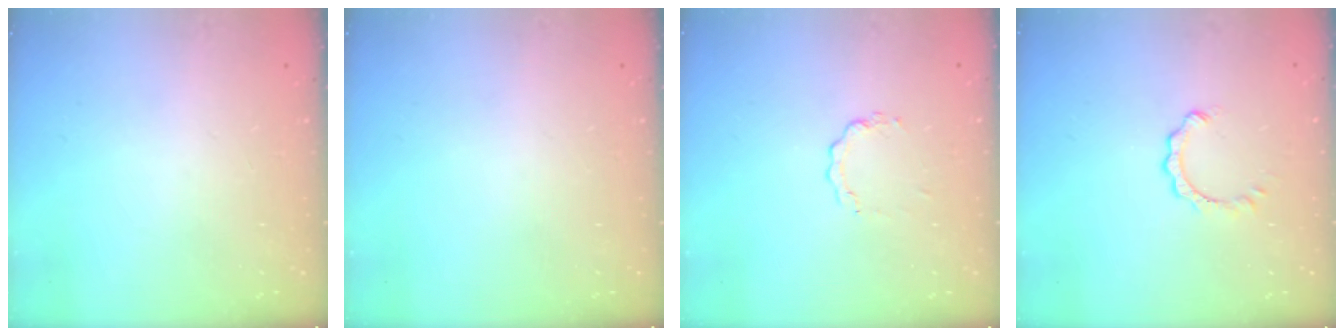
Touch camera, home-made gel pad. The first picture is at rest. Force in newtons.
{"total": 0.0}
{"total": 3.3, "press": 3.3, "slide": 0.3}
{"total": 1.0, "press": 1.0, "slide": 0.2}